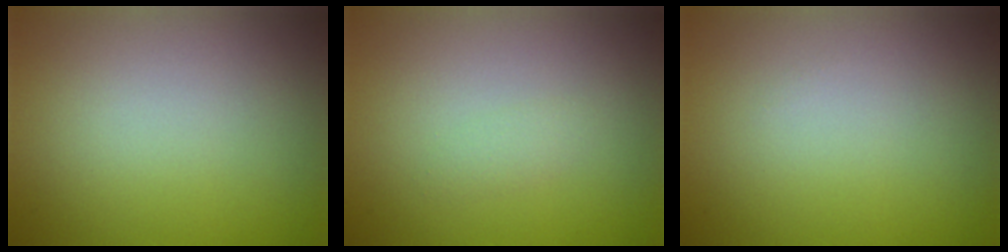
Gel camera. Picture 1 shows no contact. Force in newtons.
{"total": 0.9, "press": 0.9, "slide": 0.1}
{"total": 0.0}